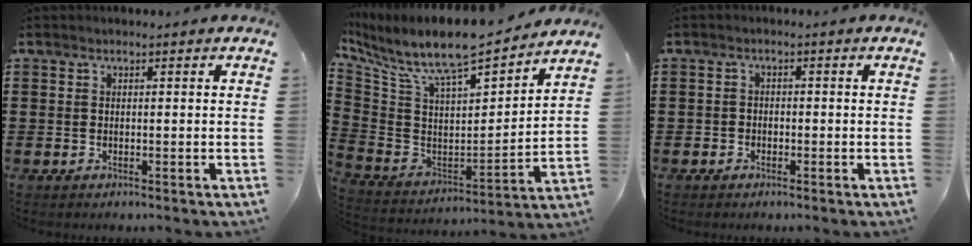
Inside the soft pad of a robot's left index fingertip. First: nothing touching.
{"total": 9.0, "force": [7.9, 1.6, 4.0], "torque": [-0.119, -0.068, 0.131]}
{"total": 1.4, "force": [-1.2, 0.8, -0.1], "torque": [-0.003, 0.003, -0.026]}